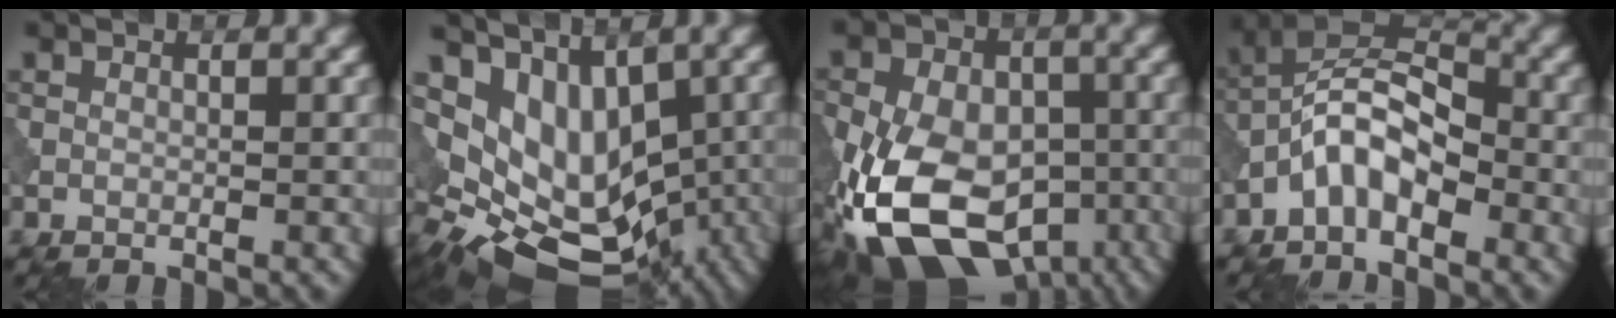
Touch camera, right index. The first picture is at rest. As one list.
[{"total": 11.9, "force": [0.5, 8.2, 8.6], "torque": [-0.117, 0.002, 0.051]}, {"total": 16.2, "force": [-6.5, 10.5, 10.5], "torque": [-0.196, -0.016, -0.102]}, {"total": 5.4, "force": [-2.7, 2.6, 3.9], "torque": [-0.072, 0.018, -0.061]}]